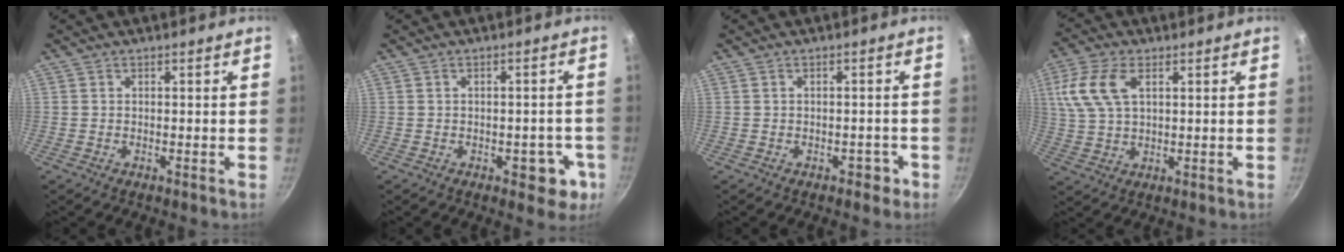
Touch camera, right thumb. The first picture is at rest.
{"total": 5.7, "force": [-2.0, 3.3, 4.2], "torque": [-0.016, 0.016, -0.019]}
{"total": 2.1, "force": [-1.1, 1.4, 1.1], "torque": [0.007, 0.019, -0.001]}
{"total": 10.0, "force": [3.2, 5.6, 7.7], "torque": [-0.158, 0.008, 0.061]}